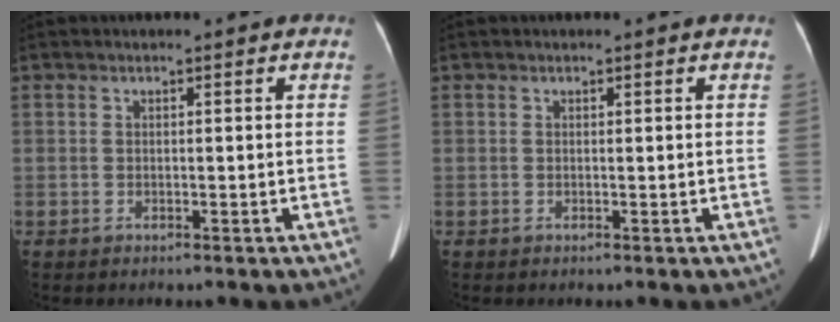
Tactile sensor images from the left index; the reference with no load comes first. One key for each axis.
{"total": 0.0}